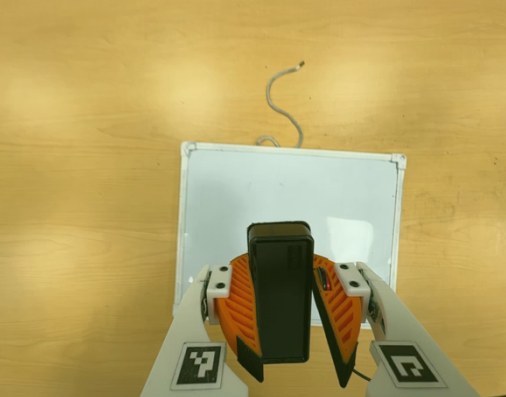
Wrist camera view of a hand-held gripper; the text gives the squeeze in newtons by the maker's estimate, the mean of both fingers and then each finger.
{"total": 9.9, "left": 10.0, "right": 9.8}